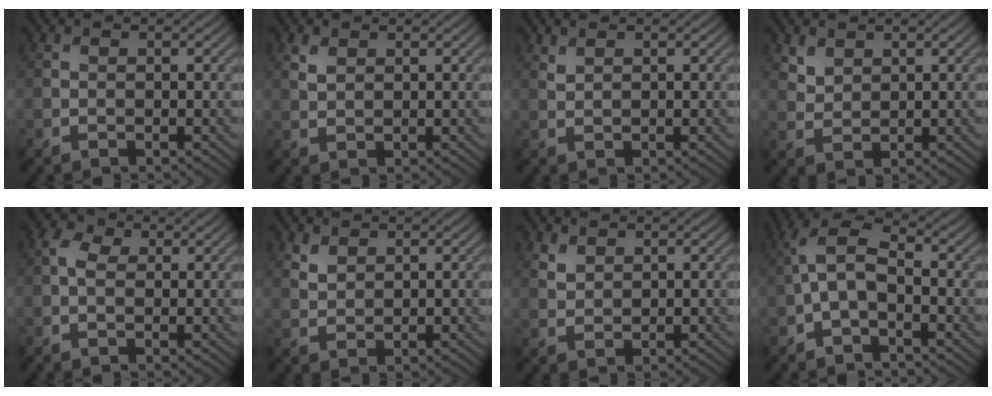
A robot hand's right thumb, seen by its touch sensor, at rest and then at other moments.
{"total": 1.9, "force": [1.1, 1.1, 1.0], "torque": [-0.030, -0.001, 0.024]}
{"total": 1.0, "force": [0.9, 0.3, 0.4], "torque": [-0.017, -0.001, 0.022]}
{"total": 2.6, "force": [1.9, 1.6, 0.9], "torque": [-0.025, -0.005, 0.044]}
{"total": 2.3, "force": [0.4, 1.6, 1.7], "torque": [-0.040, 0.005, 0.001]}
{"total": 2.2, "force": [1.6, 1.1, 0.9], "torque": [-0.027, -0.002, 0.039]}
{"total": 2.1, "force": [1.5, 1.1, 0.8], "torque": [-0.024, -0.002, 0.037]}
{"total": 5.1, "force": [-1.1, 2.5, 4.3], "torque": [-0.095, 0.015, -0.031]}